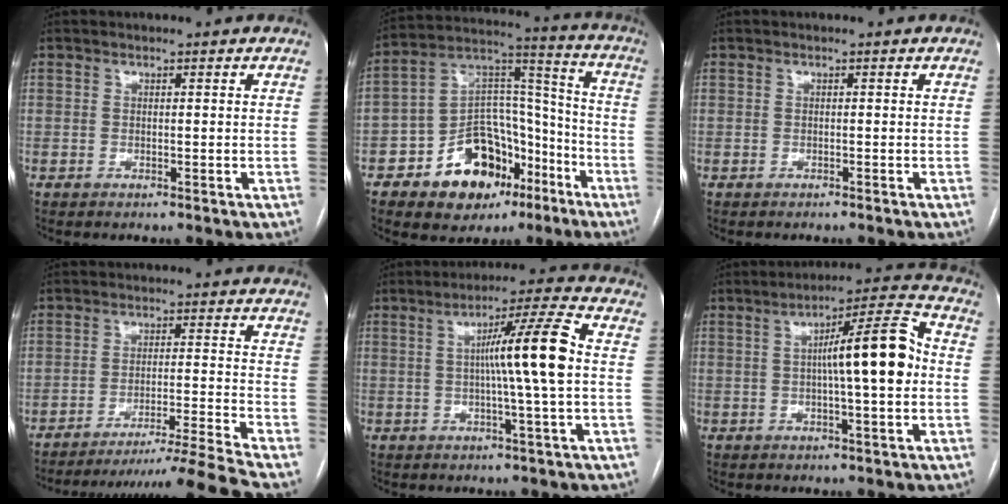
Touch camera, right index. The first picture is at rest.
{"total": 17.3, "force": [-9.2, 10.5, 10.3], "torque": [-0.157, 0.048, -0.139]}
{"total": 0.0}
{"total": 15.2, "force": [-13.8, -5.2, 3.9], "torque": [-0.035, -0.021, -0.209]}
{"total": 10.4, "force": [0.5, -1.4, 10.3], "torque": [-0.165, 0.007, 0.005]}
{"total": 11.7, "force": [0.2, 0.9, 11.7], "torque": [-0.179, 0.023, -0.002]}